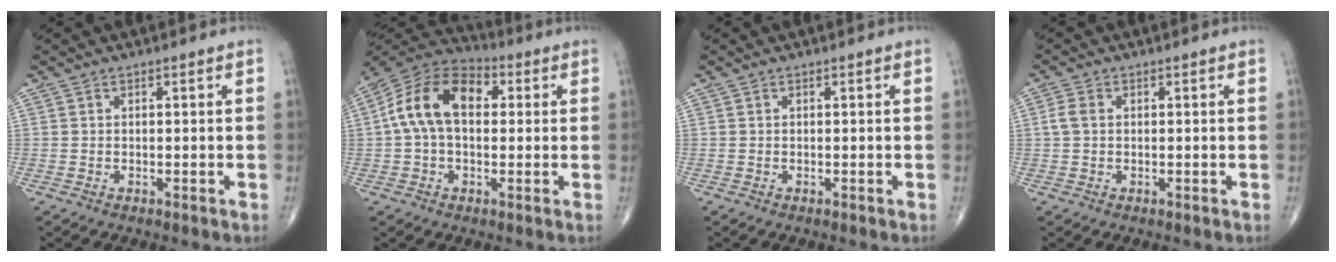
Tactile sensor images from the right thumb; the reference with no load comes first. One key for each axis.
{"total": 14.2, "fx": 2.0, "fy": 8.8, "fz": 10.9, "tx": -0.197, "ty": 0.036, "tz": 0.024}
{"total": 0.0}
{"total": 2.4, "fx": 0.3, "fy": 1.6, "fz": 1.7, "tx": -0.042, "ty": 0.006, "tz": 0.004}